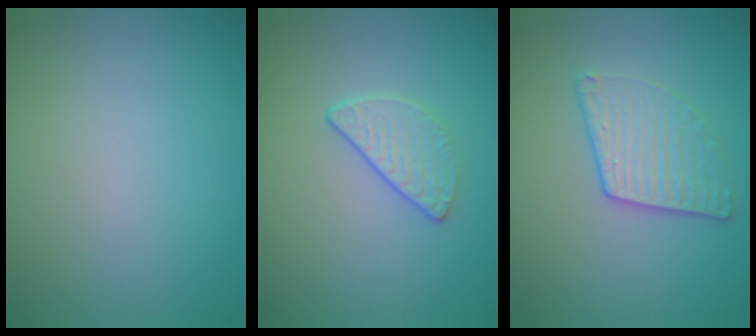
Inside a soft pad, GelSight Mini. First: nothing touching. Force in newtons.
{"total": 2.2, "press": 1.5, "slide": 1.6}
{"total": 2.8, "press": 2.3, "slide": 1.6}